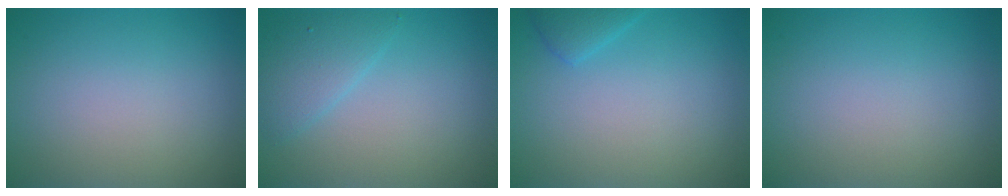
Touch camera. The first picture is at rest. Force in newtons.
{"total": 2.6, "press": 2.6, "slide": 0.1}
{"total": 1.5, "press": 1.5, "slide": 0.2}
{"total": 0.0}